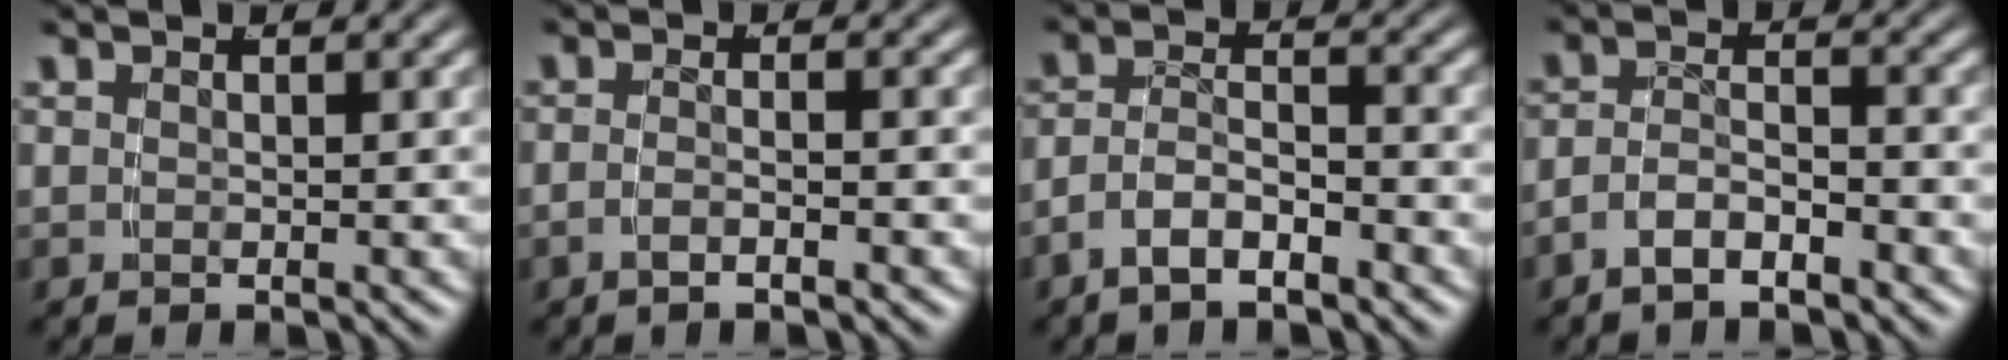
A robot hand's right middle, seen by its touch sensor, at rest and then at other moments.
{"total": 1.8, "force": [-1.4, -0.2, 1.1], "torque": [-0.024, -0.003, -0.024]}
{"total": 3.7, "force": [-2.4, 1.9, 2.0], "torque": [-0.038, -0.010, -0.041]}
{"total": 3.2, "force": [-2.4, 1.4, 1.6], "torque": [-0.026, -0.007, -0.040]}